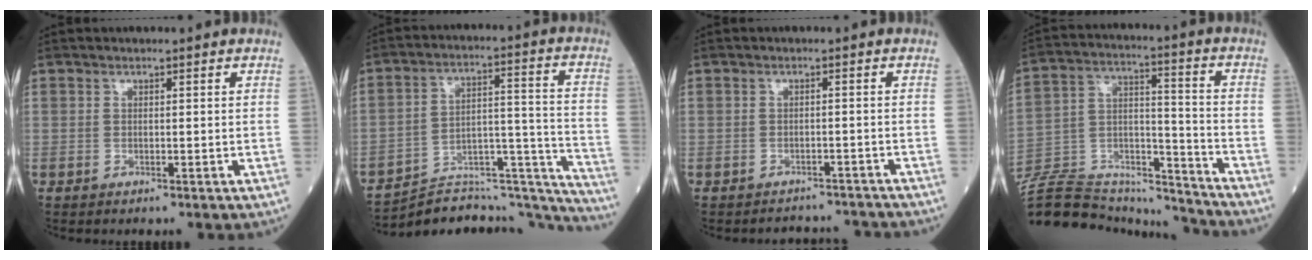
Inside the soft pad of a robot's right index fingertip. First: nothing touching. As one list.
[{"total": 23.7, "force": [-23.0, 3.2, 4.4], "torque": [-0.023, 0.054, -0.321]}, {"total": 5.3, "force": [-5.2, 0.8, -0.4], "torque": [0.010, 0.008, -0.062]}, {"total": 22.1, "force": [-20.7, 4.9, 5.9], "torque": [-0.153, 0.032, -0.336]}]